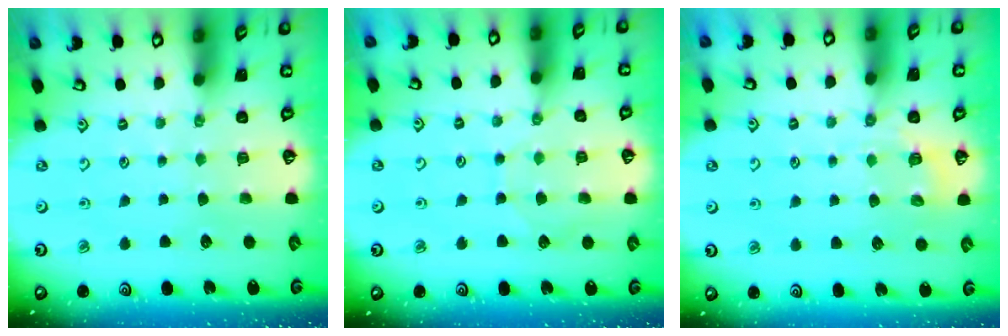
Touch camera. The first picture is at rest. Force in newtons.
{"total": 6.2, "press": 6.2, "slide": 0.6}
{"total": 4.8, "press": 4.5, "slide": 1.6}